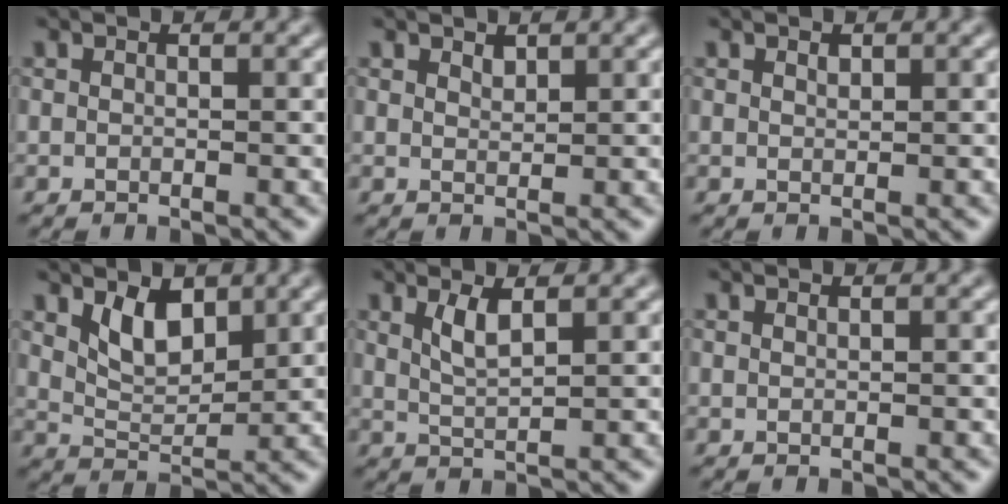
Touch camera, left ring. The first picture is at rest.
{"total": 0.9, "force": [0.8, 0.3, 0.3], "torque": [-0.007, -0.002, 0.016]}
{"total": 0.6, "force": [0.4, 0.3, 0.3], "torque": [-0.006, -0.002, 0.009]}
{"total": 3.6, "force": [2.0, 1.9, 2.4], "torque": [-0.050, -0.007, 0.037]}
{"total": 2.2, "force": [1.2, 0.5, 1.8], "torque": [-0.036, -0.005, 0.025]}
{"total": 0.0}